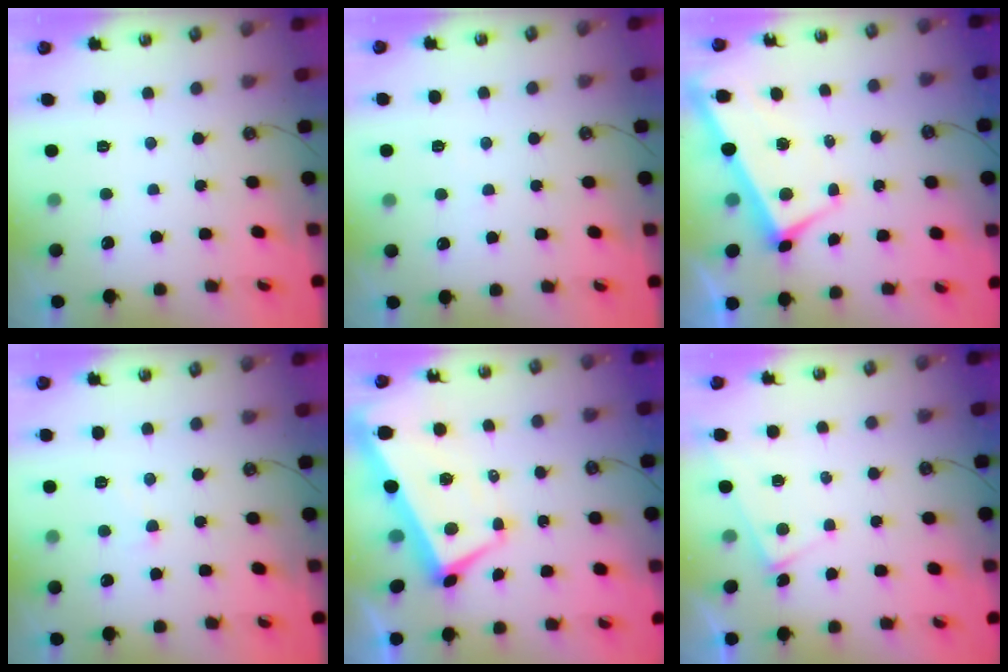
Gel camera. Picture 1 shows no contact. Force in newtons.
{"total": 2.5, "press": 2.5, "slide": 0.3}
{"total": 3.0, "press": 2.9, "slide": 0.9}
{"total": 4.1, "press": 4.1, "slide": 0.4}
{"total": 4.7, "press": 4.6, "slide": 0.9}
{"total": 2.9, "press": 2.9, "slide": 0.3}